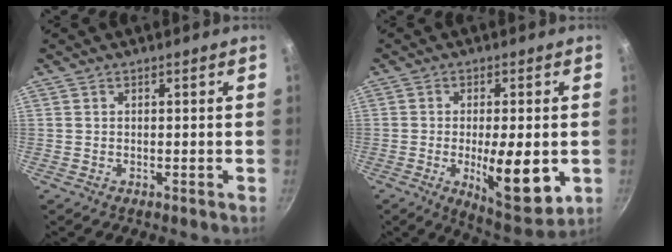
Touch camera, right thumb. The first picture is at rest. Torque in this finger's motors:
{"motor_torque": [-0.28, 0.74, 1.07, -0.18, 0.06]}